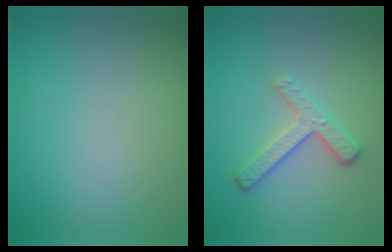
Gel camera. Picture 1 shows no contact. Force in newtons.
{"total": 3.4, "press": 2.5, "slide": 2.3}